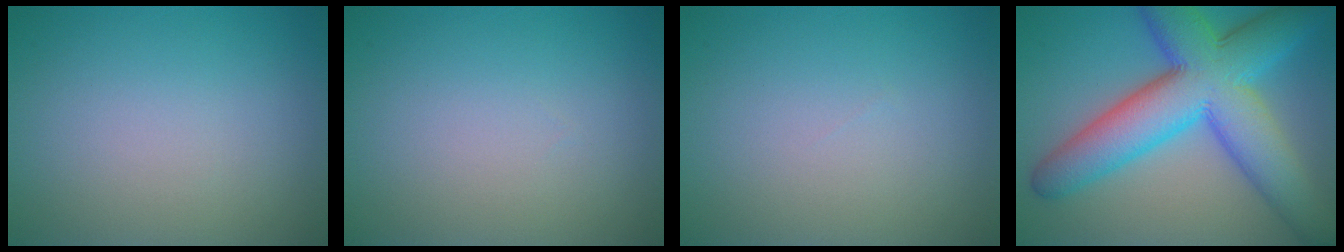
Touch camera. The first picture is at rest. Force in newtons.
{"total": 0.0}
{"total": 0.0}
{"total": 11.8, "press": 11.8, "slide": 0.3}